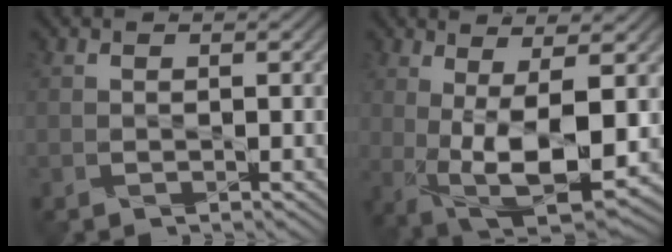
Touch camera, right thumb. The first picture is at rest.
{"total": 11.0, "force": [-0.2, 3.7, 10.3], "torque": [-0.195, -0.007, 0.004]}